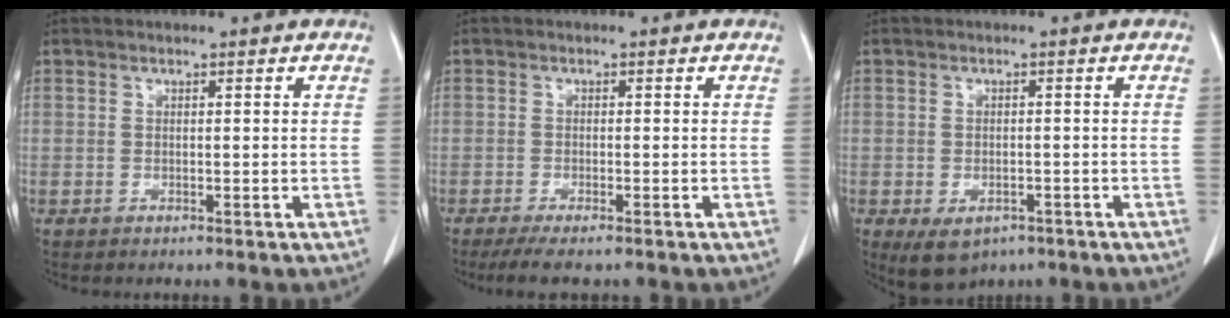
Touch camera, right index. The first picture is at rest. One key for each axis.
{"total": 4.8, "fx": -3.7, "fy": 0.5, "fz": 3.0, "tx": -0.046, "ty": -0.011, "tz": -0.057}
{"total": 5.1, "fx": -2.9, "fy": 3.2, "fz": 2.7, "tx": -0.040, "ty": -0.005, "tz": -0.031}